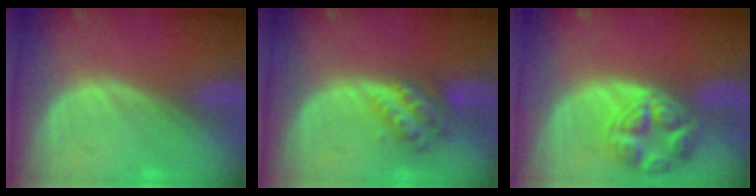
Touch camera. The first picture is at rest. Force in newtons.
{"total": 6.1, "press": 5.3, "slide": 3.0}
{"total": 7.9, "press": 7.0, "slide": 3.6}